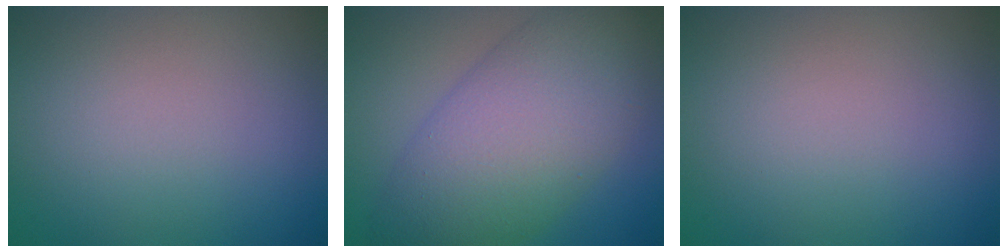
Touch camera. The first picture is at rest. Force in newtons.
{"total": 10.0, "press": 10.0, "slide": 0.0}
{"total": 0.0}